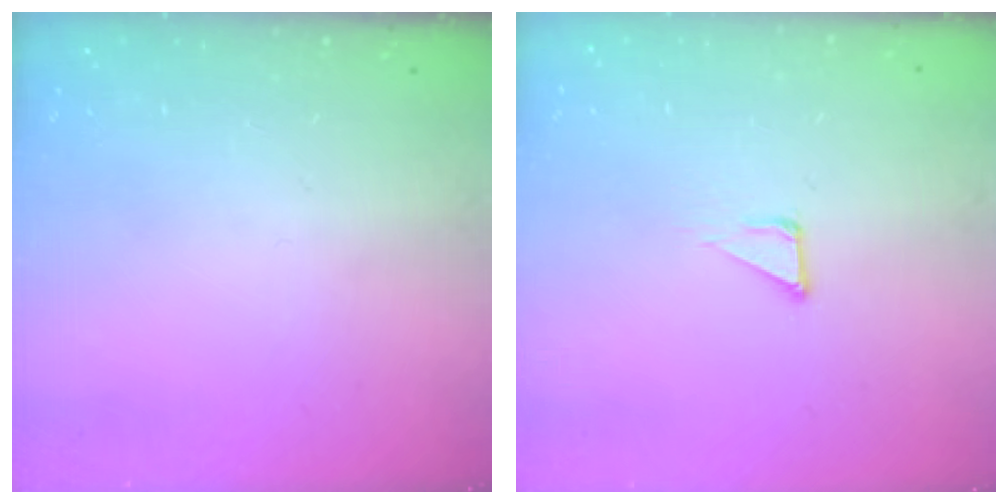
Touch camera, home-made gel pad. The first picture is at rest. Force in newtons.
{"total": 3.1, "press": 3.1, "slide": 0.2}